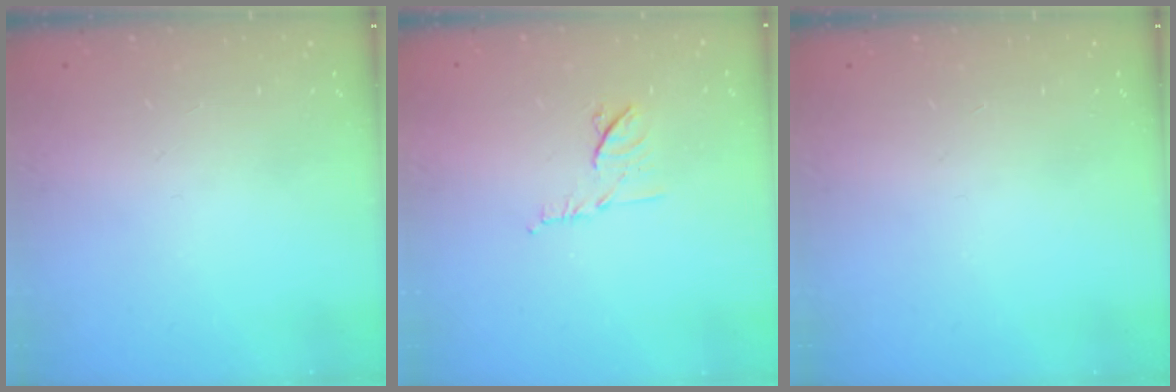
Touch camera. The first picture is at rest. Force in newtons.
{"total": 8.0, "press": 7.9, "slide": 1.0}
{"total": 0.0}